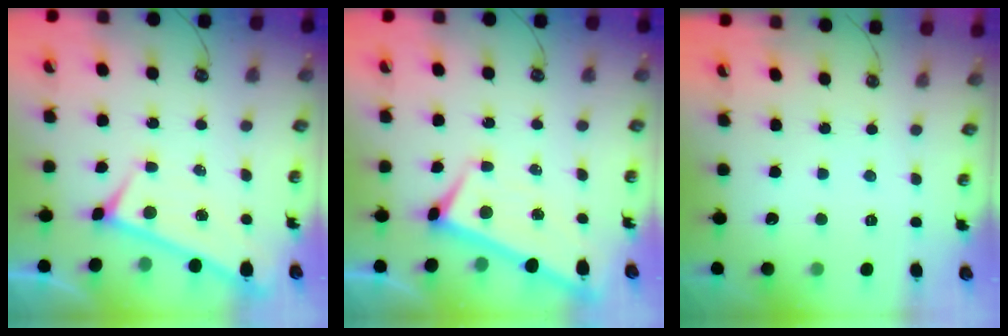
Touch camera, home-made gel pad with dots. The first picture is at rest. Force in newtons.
{"total": 2.3, "press": 2.2, "slide": 0.2}
{"total": 0.0}